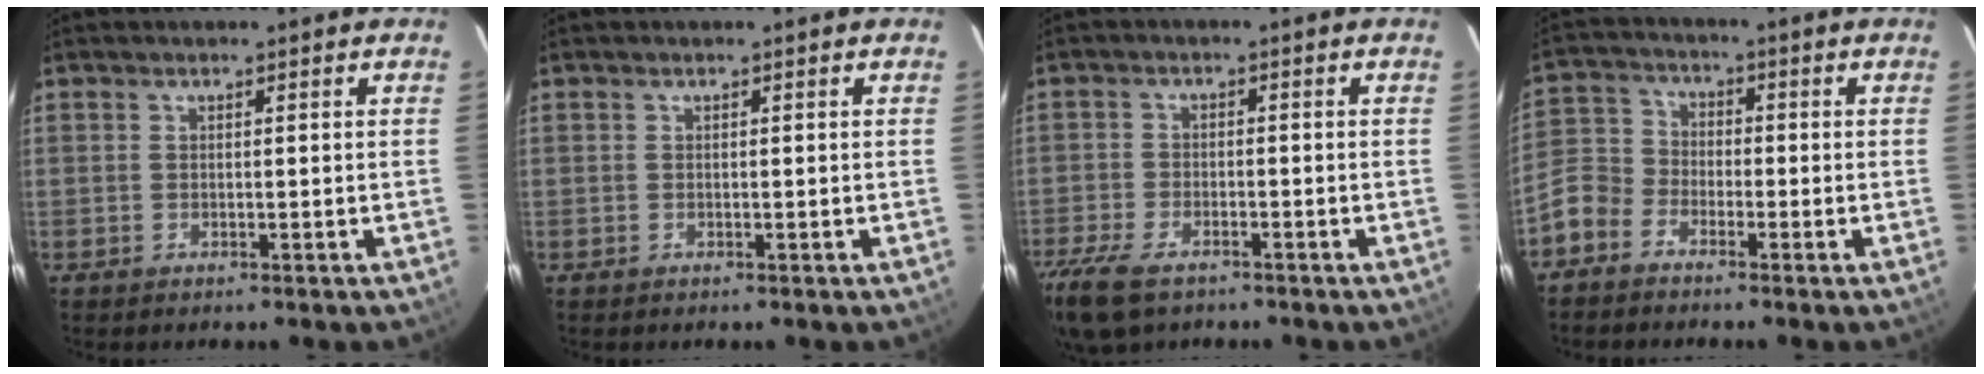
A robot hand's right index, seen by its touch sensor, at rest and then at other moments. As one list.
[{"total": 0.0}, {"total": 12.0, "force": [-8.4, 5.6, 6.6], "torque": [-0.178, -0.036, -0.155]}, {"total": 7.3, "force": [-4.5, 5.2, 2.4], "torque": [-0.054, 0.019, -0.108]}]